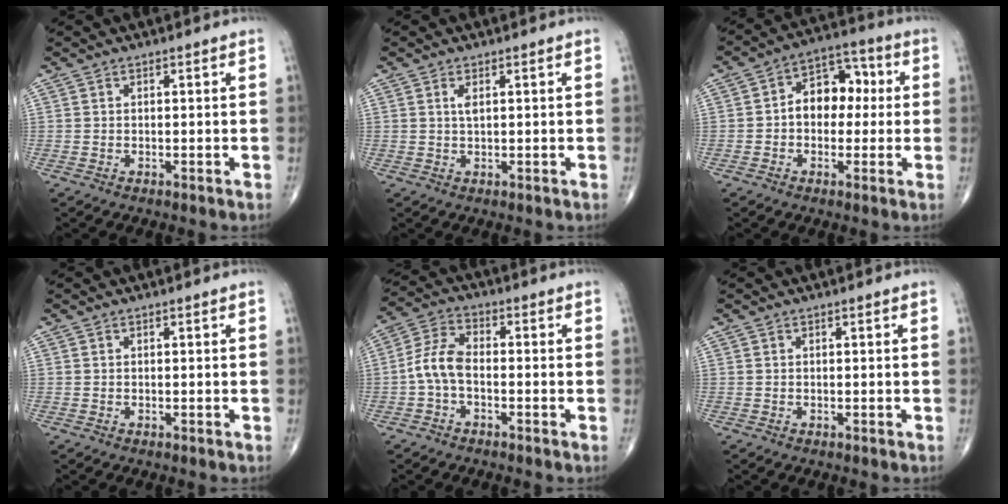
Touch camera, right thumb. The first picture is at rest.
{"total": 1.6, "force": [0.5, 0.5, 1.4], "torque": [-0.026, 0.000, 0.011]}
{"total": 10.2, "force": [0.4, 7.2, 7.1], "torque": [-0.071, 0.035, -0.004]}
{"total": 0.0}
{"total": 6.6, "force": [-1.5, 3.5, 5.3], "torque": [-0.113, 0.024, -0.040]}
{"total": 0.0}